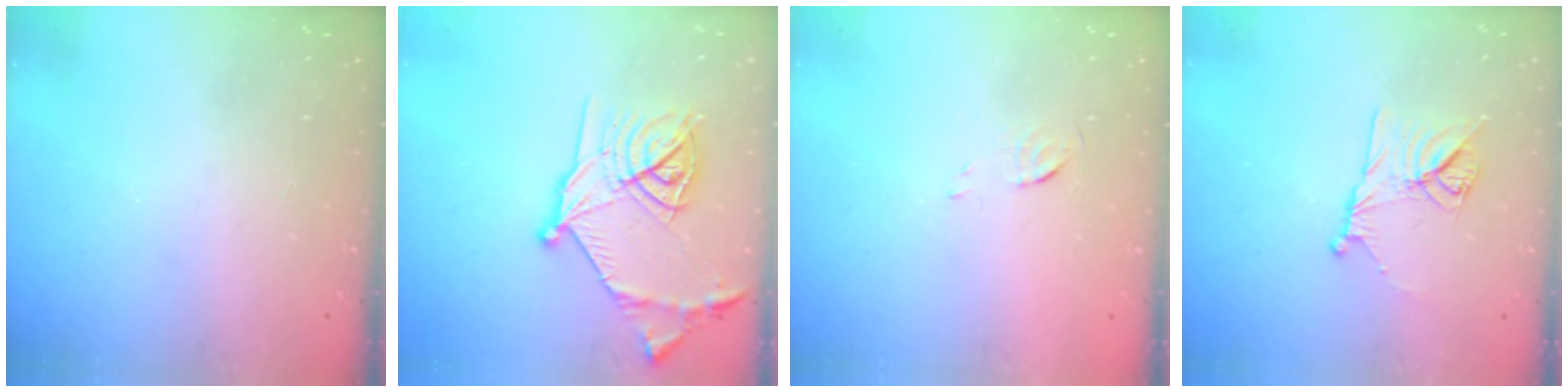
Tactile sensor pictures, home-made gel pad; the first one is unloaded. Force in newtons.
{"total": 20.0, "press": 20.0, "slide": 1.2}
{"total": 3.3, "press": 3.3, "slide": 0.4}
{"total": 9.9, "press": 9.8, "slide": 1.2}